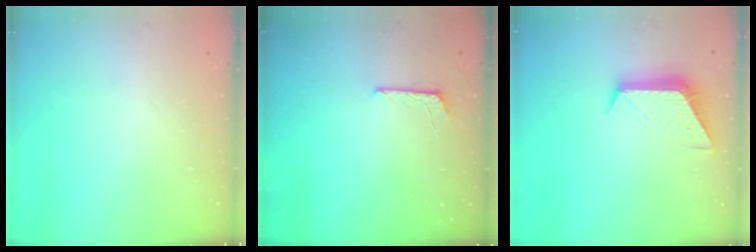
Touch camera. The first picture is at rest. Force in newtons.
{"total": 5.3, "press": 5.3, "slide": 0.5}
{"total": 9.7, "press": 9.6, "slide": 0.6}